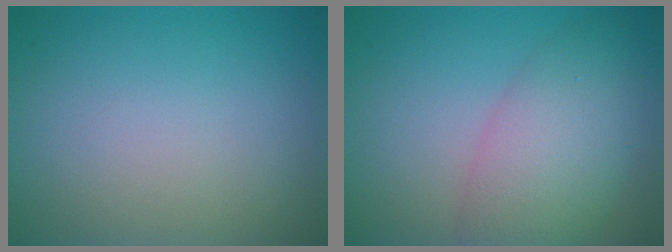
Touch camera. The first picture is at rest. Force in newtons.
{"total": 6.2, "press": 6.2, "slide": 0.4}